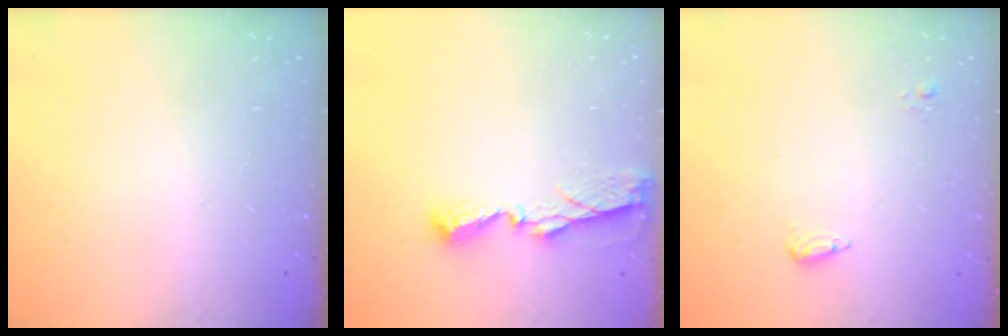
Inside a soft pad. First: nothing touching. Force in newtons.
{"total": 7.2, "press": 7.2, "slide": 0.5}
{"total": 5.2, "press": 5.1, "slide": 1.0}